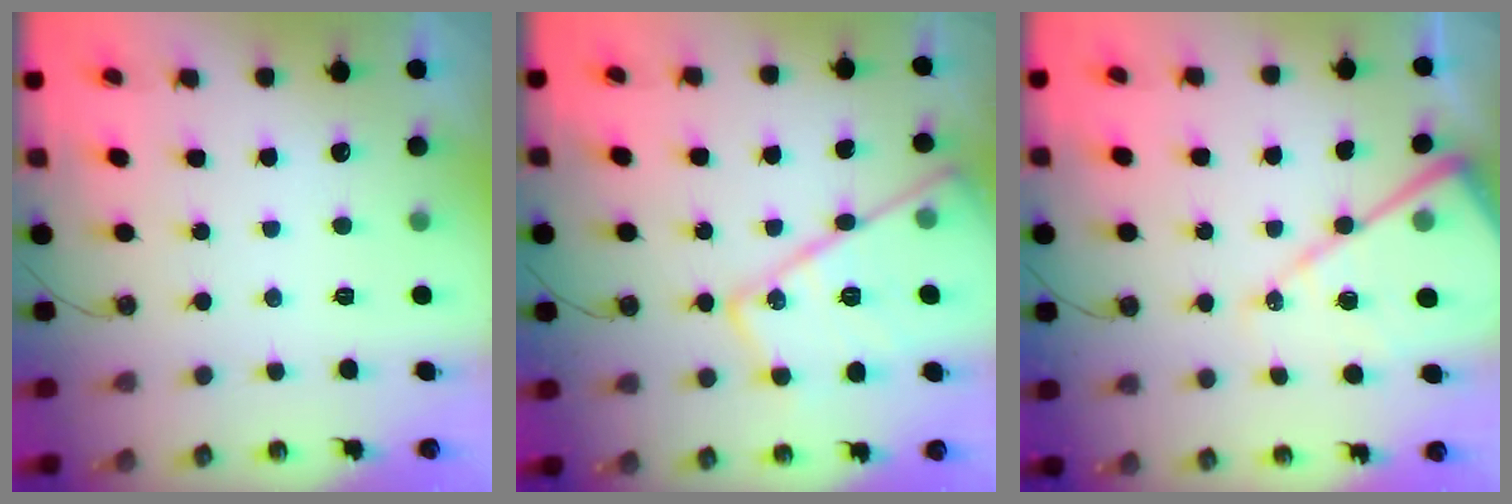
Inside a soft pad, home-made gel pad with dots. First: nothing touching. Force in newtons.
{"total": 21.5, "press": 21.4, "slide": 2.0}
{"total": 15.5, "press": 15.4, "slide": 1.5}